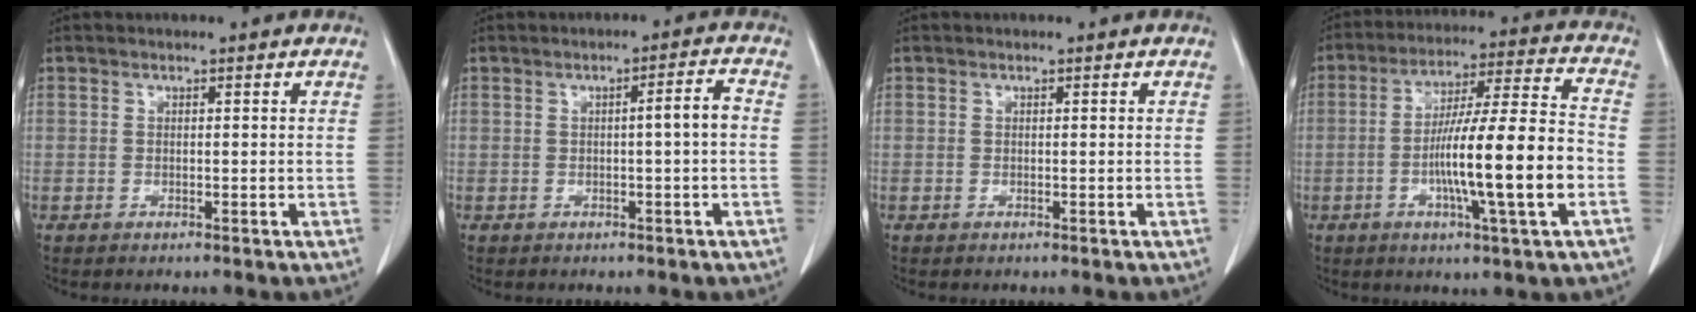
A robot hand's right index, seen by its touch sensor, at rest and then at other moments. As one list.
[{"total": 3.0, "force": [-0.1, -0.1, 3.0], "torque": [-0.043, 0.004, -0.002]}, {"total": 0.0}, {"total": 15.9, "force": [-3.7, 0.1, 15.5], "torque": [-0.264, 0.002, -0.066]}]